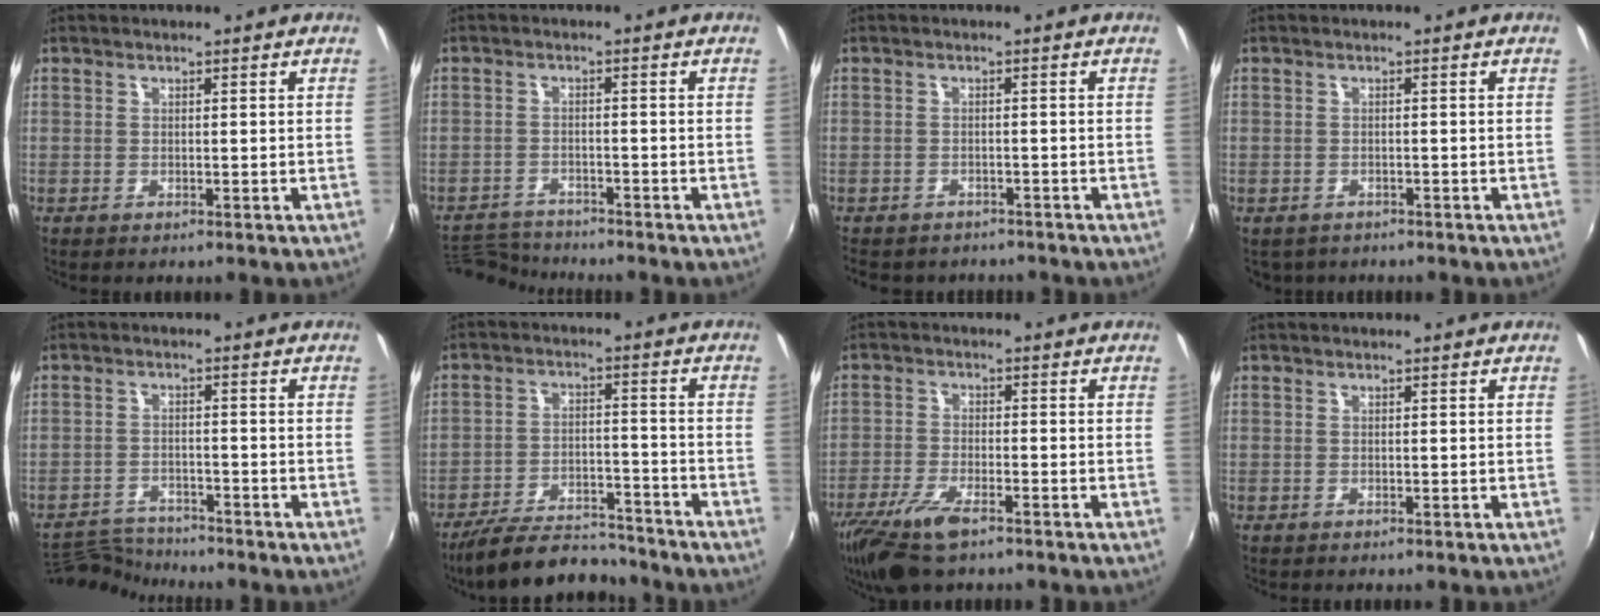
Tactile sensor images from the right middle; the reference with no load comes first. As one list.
[{"total": 6.1, "force": [-6.1, 0.8, 0.3], "torque": [-0.028, -0.001, -0.115]}, {"total": 6.1, "force": [-5.2, 2.7, 1.8], "torque": [-0.048, -0.021, -0.074]}, {"total": 2.5, "force": [-1.7, 1.6, 0.6], "torque": [-0.017, -0.009, -0.024]}, {"total": 7.3, "force": [-7.3, 0.8, 0.5], "torque": [-0.032, 0.001, -0.134]}, {"total": 13.8, "force": [-12.4, 3.7, 4.9], "torque": [-0.113, 0.001, -0.191]}, {"total": 10.3, "force": [-7.0, 3.2, 6.8], "torque": [-0.161, -0.031, -0.137]}, {"total": 0.0}]